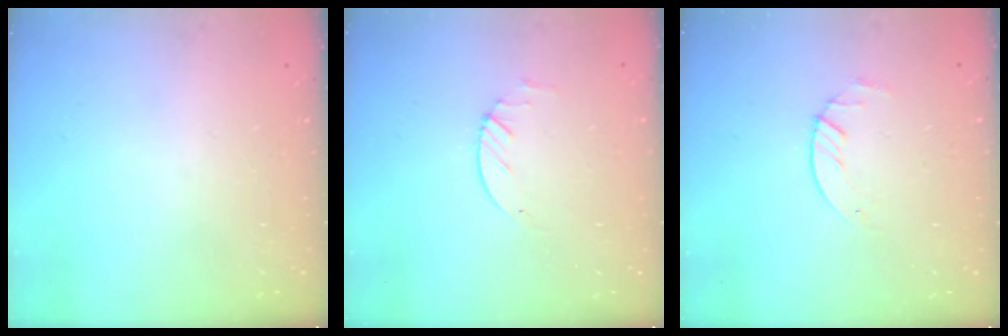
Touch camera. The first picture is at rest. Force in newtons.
{"total": 1.9, "press": 1.9, "slide": 0.3}
{"total": 1.8, "press": 1.8, "slide": 0.2}